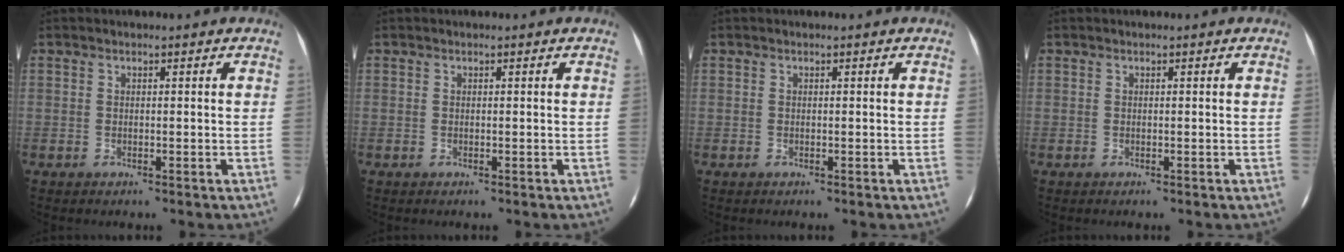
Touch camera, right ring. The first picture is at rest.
{"total": 0.0}
{"total": 0.0}
{"total": 0.0}